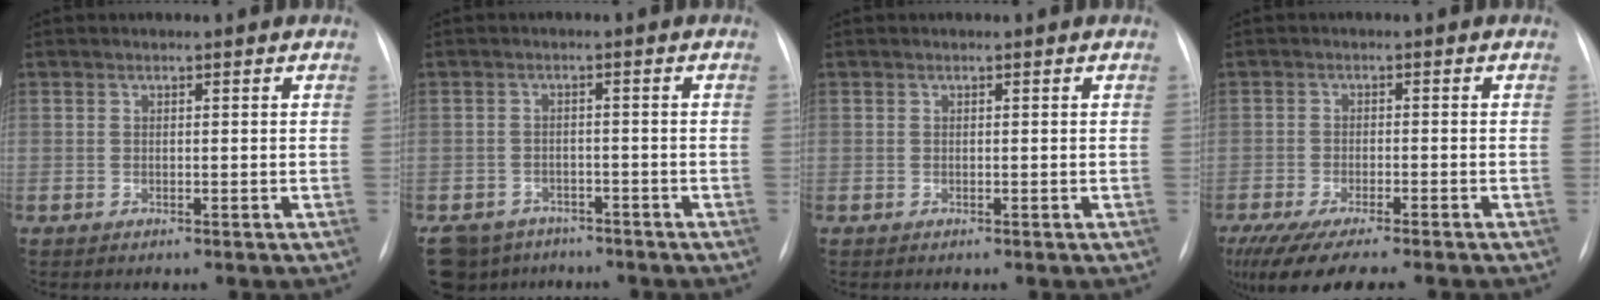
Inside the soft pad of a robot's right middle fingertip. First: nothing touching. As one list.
[{"total": 9.0, "force": [-7.2, 5.0, 2.0], "torque": [-0.040, -0.003, -0.103]}, {"total": 0.0}, {"total": 11.8, "force": [-9.5, 1.7, 6.8], "torque": [-0.109, -0.019, -0.148]}]